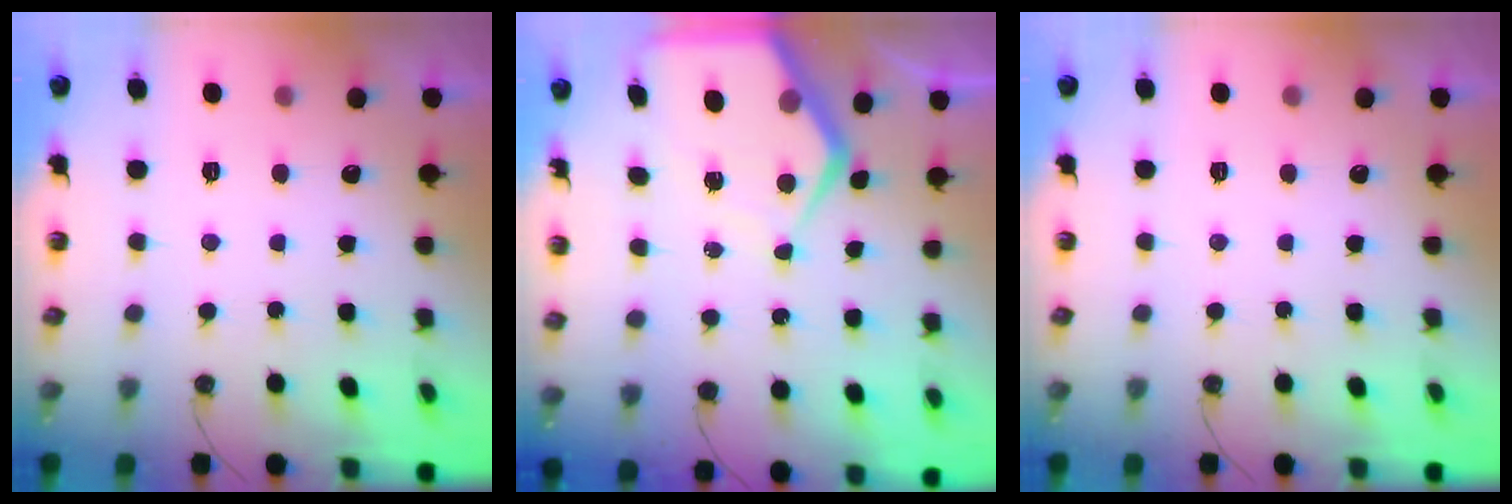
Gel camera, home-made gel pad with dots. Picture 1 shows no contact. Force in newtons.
{"total": 9.7, "press": 9.7, "slide": 0.9}
{"total": 0.0}